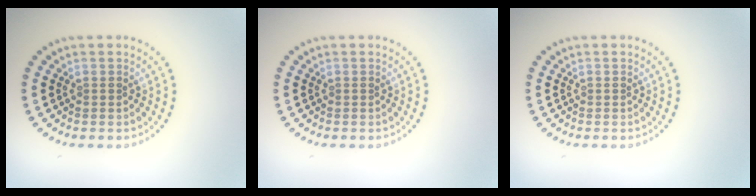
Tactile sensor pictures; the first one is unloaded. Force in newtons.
{"total": 0.0}
{"total": 0.0}